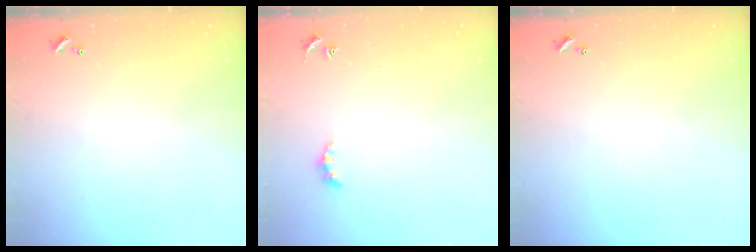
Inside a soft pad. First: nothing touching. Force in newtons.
{"total": 1.5, "press": 1.4, "slide": 0.5}
{"total": 0.0}